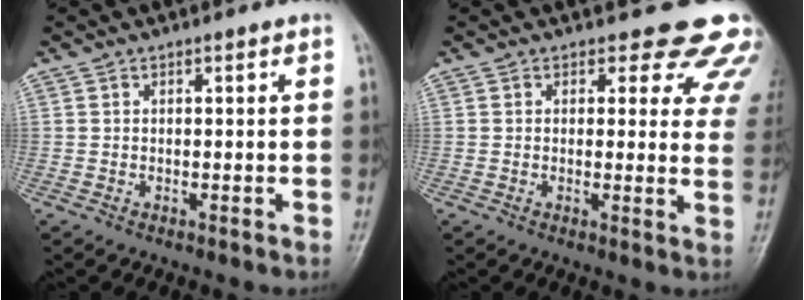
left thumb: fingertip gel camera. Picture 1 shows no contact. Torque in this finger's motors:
{"motor_torque": [0.55, 0.41, 0.44, -0.17, 0.13]}